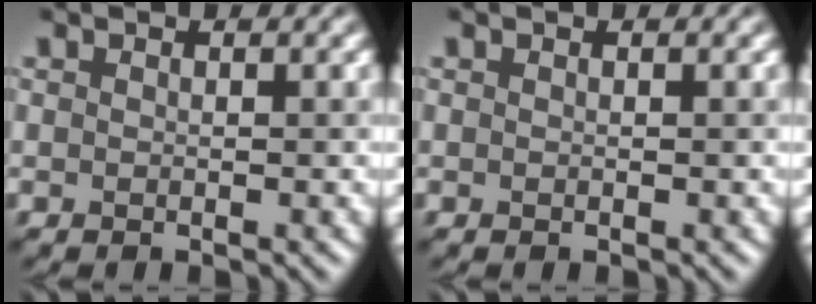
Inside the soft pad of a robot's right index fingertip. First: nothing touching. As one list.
[{"total": 0.0}]